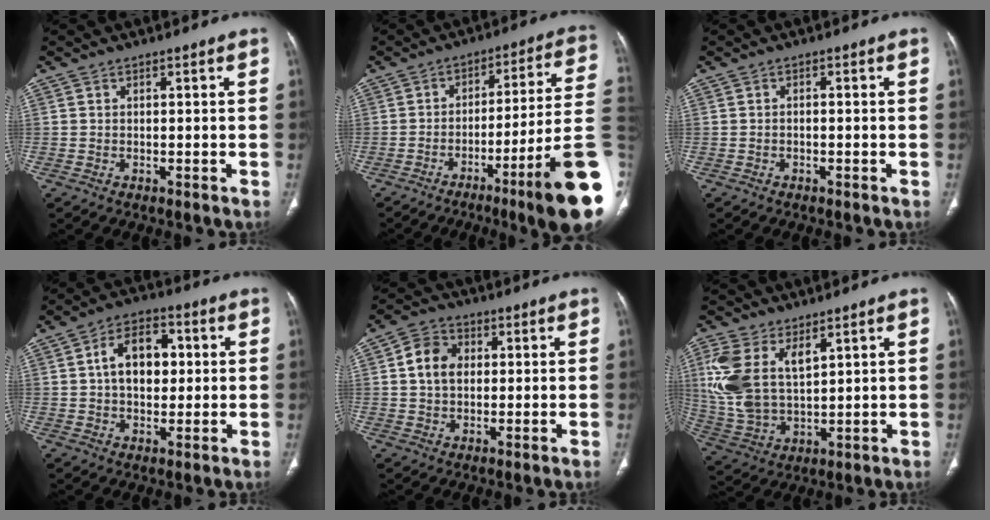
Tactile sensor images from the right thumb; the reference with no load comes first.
{"total": 19.5, "force": [-7.9, 0.2, 17.8], "torque": [-0.190, 0.041, -0.123]}
{"total": 0.5, "force": [-0.3, 0.3, 0.4], "torque": [-0.007, 0.005, -0.007]}
{"total": 10.4, "force": [1.3, 6.9, 7.8], "torque": [-0.096, 0.013, 0.017]}
{"total": 7.4, "force": [1.1, 5.7, 4.6], "torque": [-0.070, 0.010, 0.013]}
{"total": 13.9, "force": [5.4, 7.8, 10.1], "torque": [-0.218, -0.012, 0.124]}